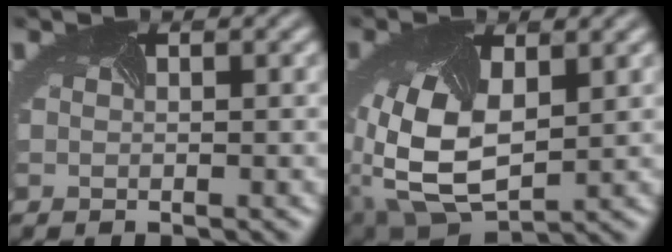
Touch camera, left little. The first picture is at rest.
{"total": 9.4, "force": [0.0, 5.7, 7.4], "torque": [-0.185, -0.017, 0.008]}